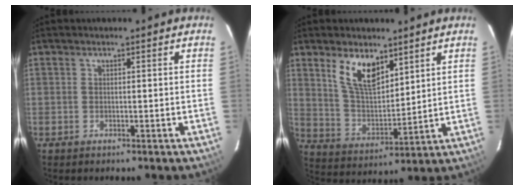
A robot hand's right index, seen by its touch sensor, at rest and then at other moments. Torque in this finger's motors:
{"motor_torque": [0.42, 0.21, 0.41, 0.11]}